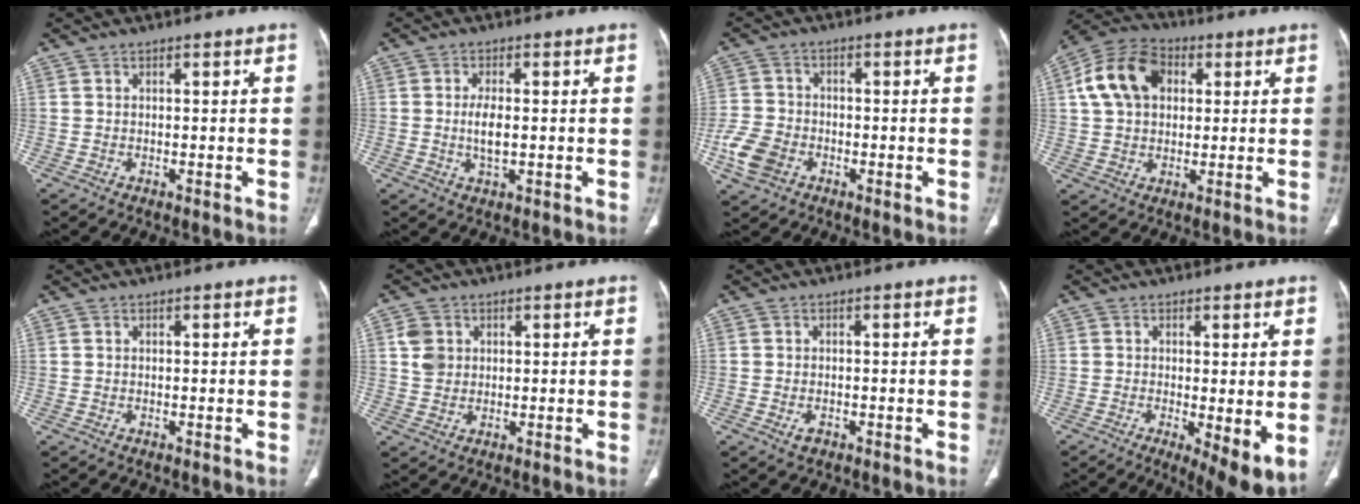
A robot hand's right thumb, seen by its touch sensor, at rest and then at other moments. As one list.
[{"total": 4.2, "force": [-0.2, 1.9, 3.8], "torque": [-0.073, -0.005, -0.003]}, {"total": 7.4, "force": [-2.9, 5.5, 3.9], "torque": [-0.078, 0.011, -0.056]}, {"total": 13.2, "force": [3.4, 9.4, 8.6], "torque": [-0.145, 0.017, 0.051]}, {"total": 0.0}, {"total": 4.0, "force": [1.1, 3.4, 1.8], "torque": [-0.021, 0.000, 0.024]}, {"total": 1.8, "force": [-0.8, 1.1, 1.1], "torque": [-0.021, 0.004, -0.009]}, {"total": 8.0, "force": [-1.6, 2.1, 7.5], "torque": [-0.116, -0.026, -0.021]}]